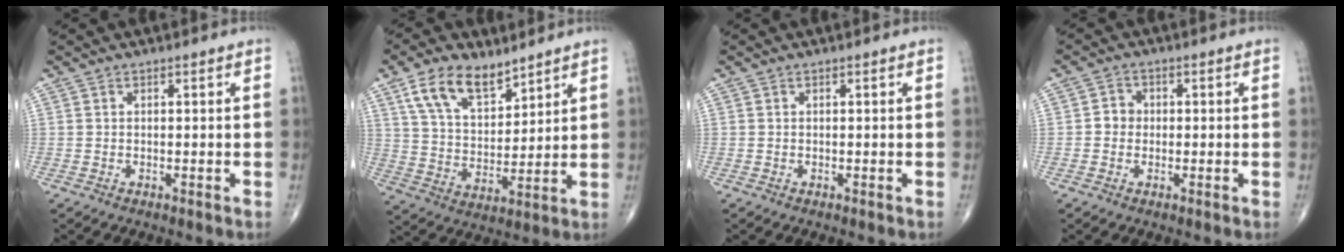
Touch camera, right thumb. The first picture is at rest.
{"total": 12.1, "force": [7.7, 6.4, 6.9], "torque": [-0.105, -0.038, 0.151]}
{"total": 0.0}
{"total": 2.7, "force": [-0.2, 2.5, 1.1], "torque": [-0.002, 0.007, -0.011]}